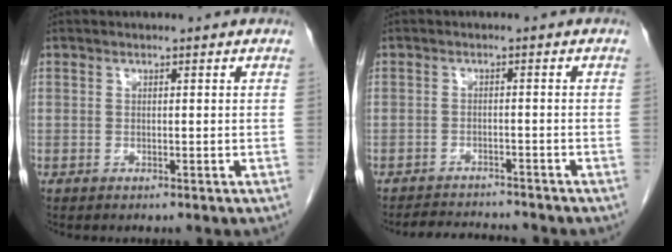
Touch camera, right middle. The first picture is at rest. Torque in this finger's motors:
{"motor_torque": [0.51, -0.48, -0.01, 0.01]}